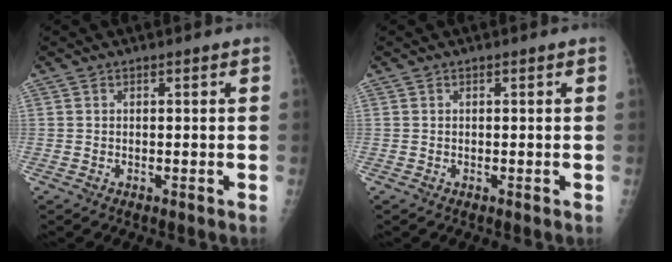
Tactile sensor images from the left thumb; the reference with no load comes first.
{"total": 0.0}